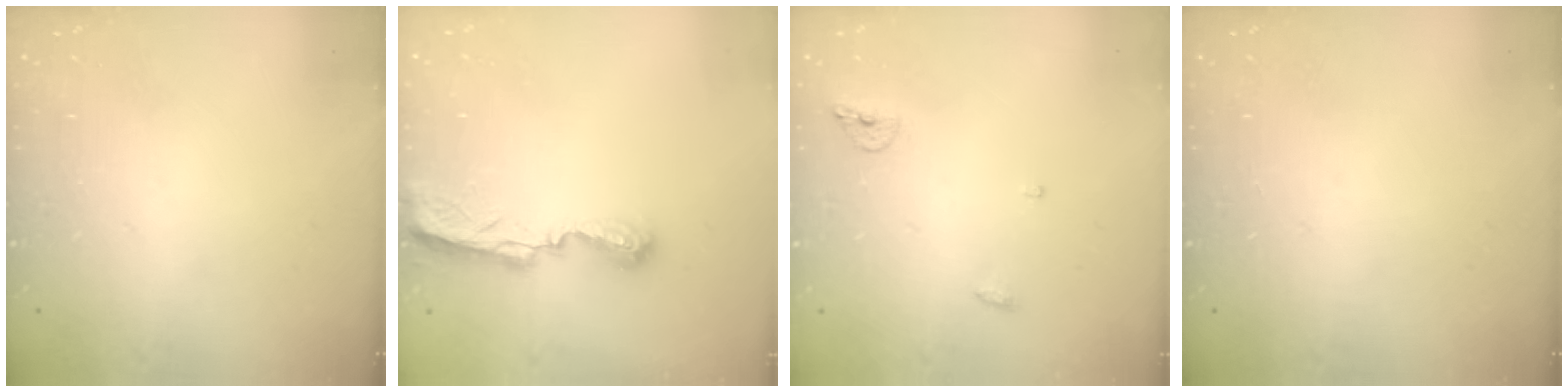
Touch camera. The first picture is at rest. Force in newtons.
{"total": 8.0, "press": 8.0, "slide": 0.4}
{"total": 5.6, "press": 5.5, "slide": 1.0}
{"total": 0.0}